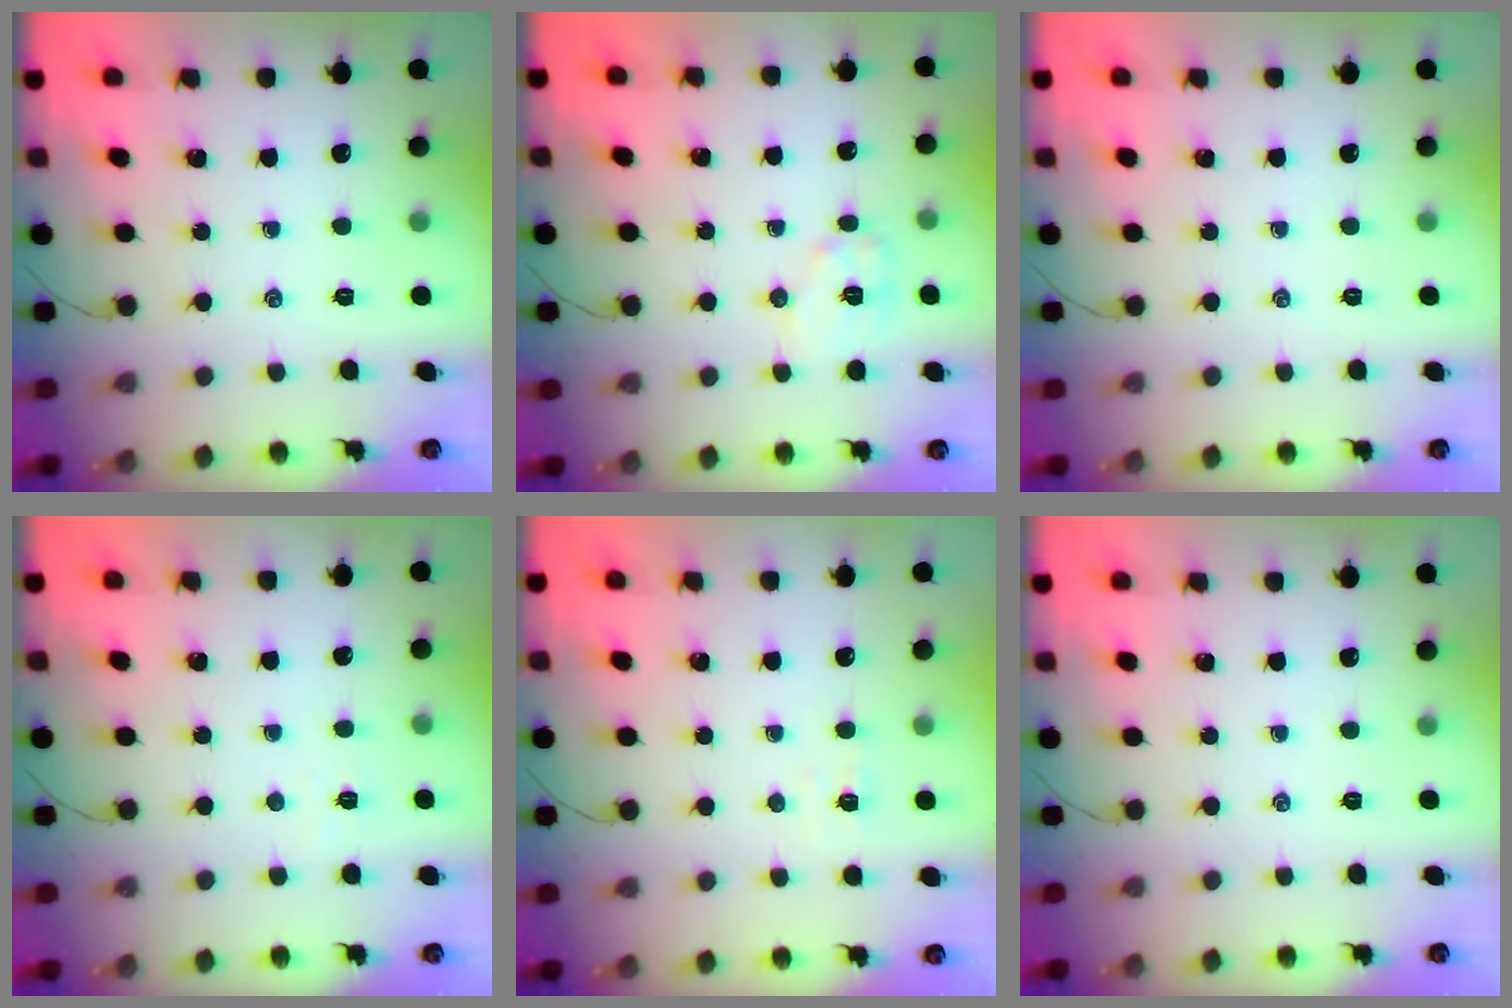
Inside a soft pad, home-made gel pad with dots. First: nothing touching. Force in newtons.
{"total": 7.9, "press": 7.9, "slide": 0.3}
{"total": 0.0}
{"total": 1.8, "press": 1.7, "slide": 0.5}
{"total": 2.2, "press": 2.0, "slide": 0.8}
{"total": 0.0}